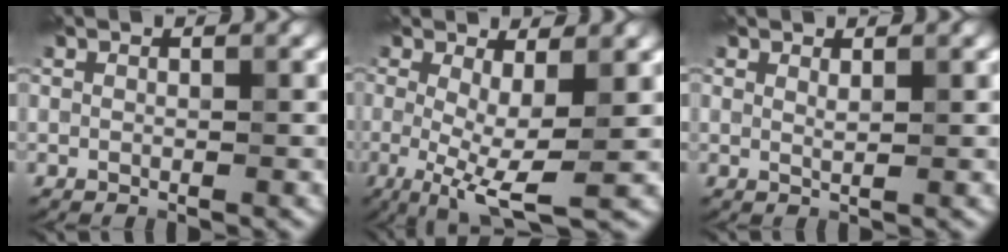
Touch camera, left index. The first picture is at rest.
{"total": 6.2, "force": [-0.7, 1.7, 5.9], "torque": [-0.114, -0.015, -0.015]}
{"total": 0.7, "force": [0.6, 0.1, 0.4], "torque": [-0.006, -0.002, 0.011]}